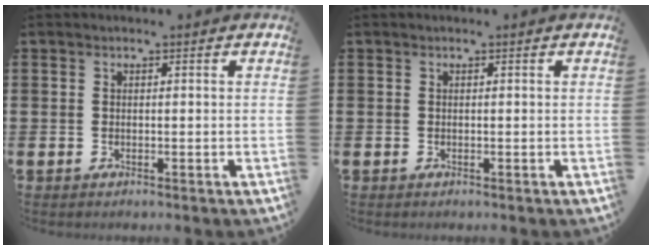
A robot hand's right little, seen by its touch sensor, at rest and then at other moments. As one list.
[{"total": 0.0}]